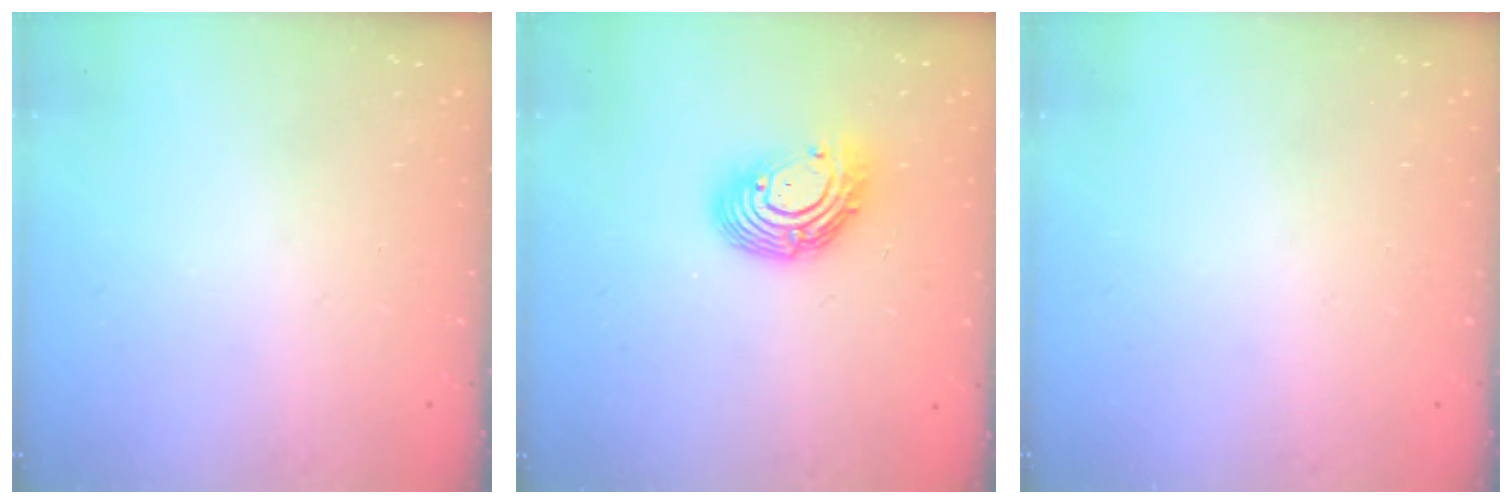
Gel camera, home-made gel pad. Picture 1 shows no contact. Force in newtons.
{"total": 11.9, "press": 11.8, "slide": 1.3}
{"total": 0.0}